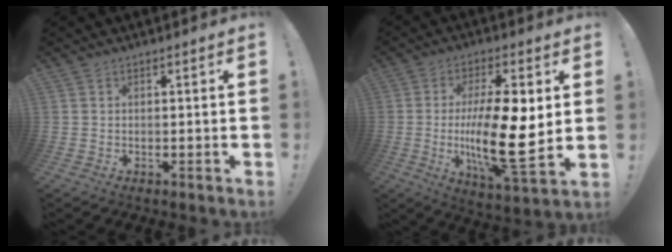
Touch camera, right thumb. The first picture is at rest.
{"total": 20.0, "force": [-0.3, 6.0, 19.0], "torque": [-0.344, -0.021, -0.012]}